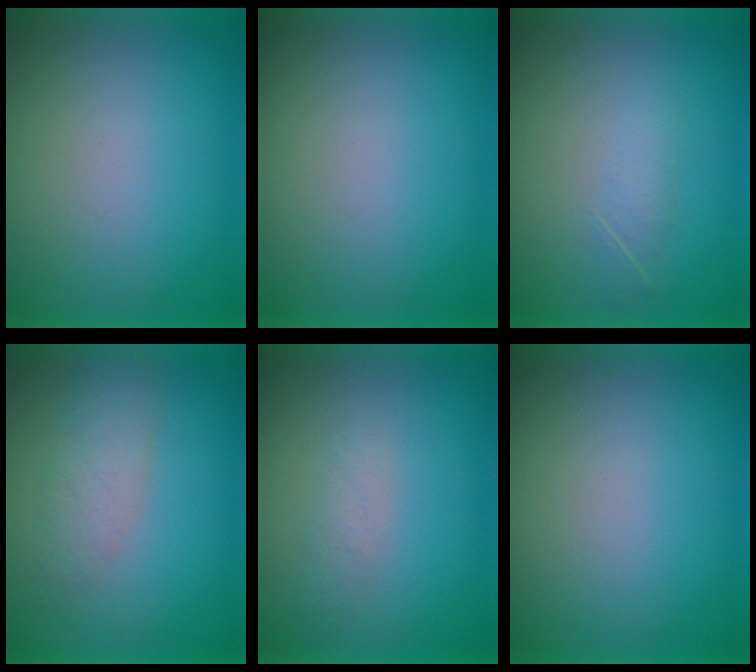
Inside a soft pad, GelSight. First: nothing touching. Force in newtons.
{"total": 0.0}
{"total": 1.7}
{"total": 2.9}
{"total": 1.9}
{"total": 0.0}